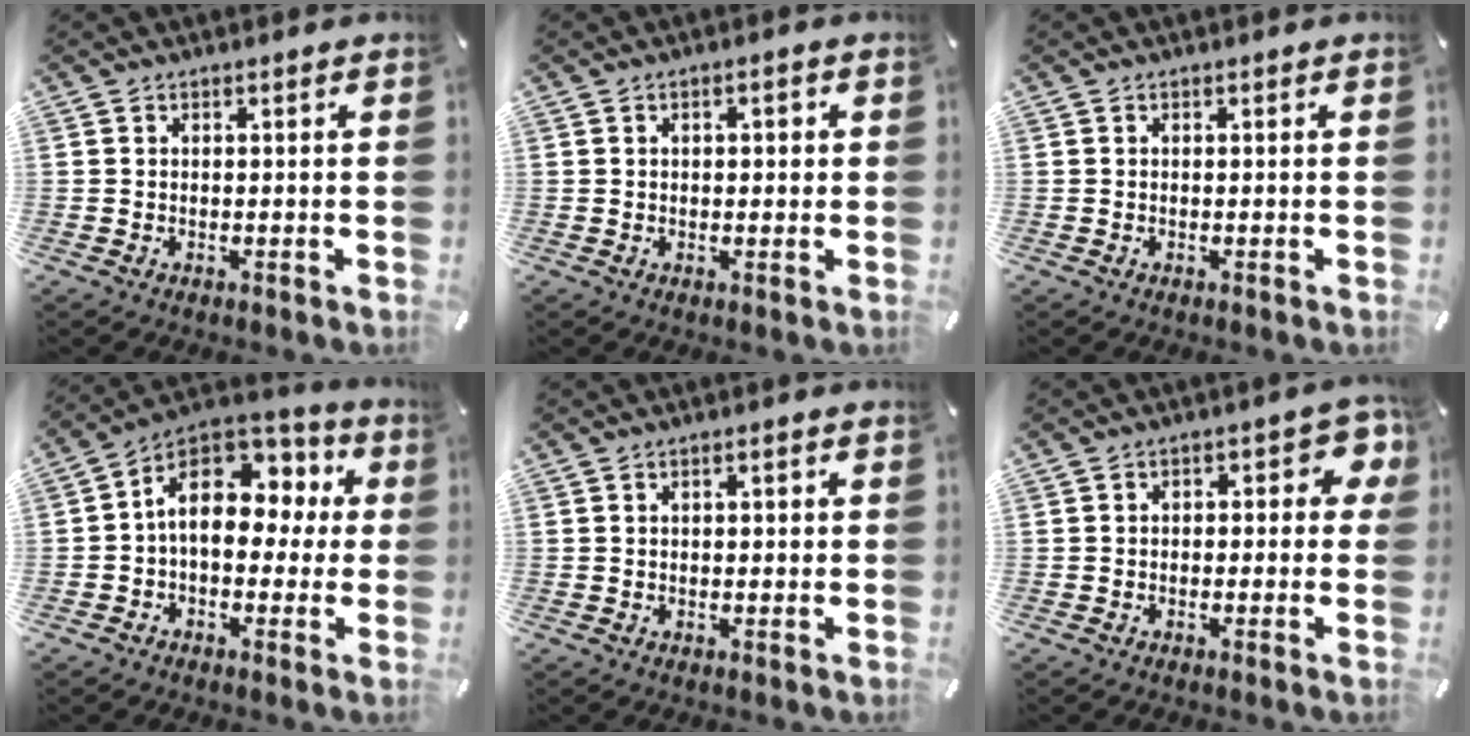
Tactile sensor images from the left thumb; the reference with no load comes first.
{"total": 2.2, "force": [0.3, 1.2, 1.8], "torque": [-0.027, 0.005, 0.000]}
{"total": 0.0}
{"total": 14.3, "force": [3.3, 9.8, 10.0], "torque": [-0.160, -0.009, 0.060]}
{"total": 1.5, "force": [0.1, 0.9, 1.2], "torque": [-0.016, 0.004, -0.002]}
{"total": 5.2, "force": [0.1, 3.0, 4.3], "torque": [-0.057, 0.009, -0.005]}